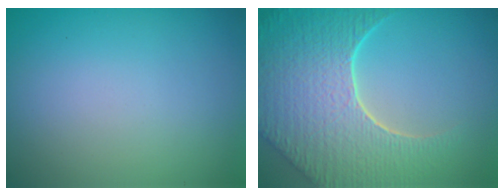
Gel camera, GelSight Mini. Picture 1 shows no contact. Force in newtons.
{"total": 9.0, "press": 6.4, "slide": 6.4}